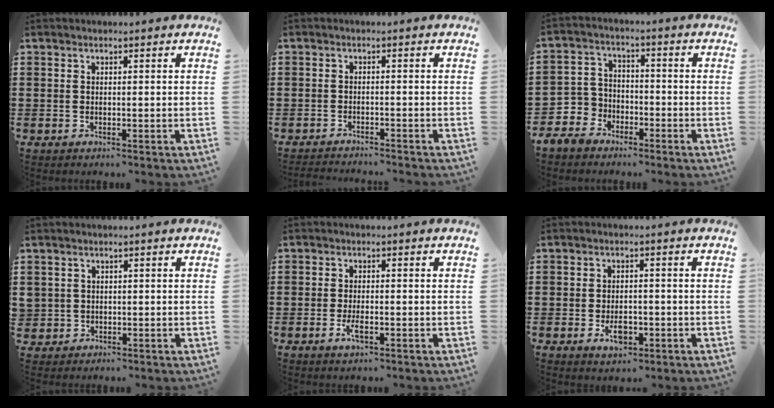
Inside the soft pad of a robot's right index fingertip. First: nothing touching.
{"total": 1.6, "force": [-1.6, -0.1, -0.2], "torque": [0.000, 0.003, -0.035]}
{"total": 4.9, "force": [-3.0, 3.8, 0.6], "torque": [-0.054, -0.002, -0.071]}
{"total": 1.3, "force": [0.1, 1.3, -0.1], "torque": [-0.004, 0.004, 0.000]}
{"total": 2.4, "force": [-0.9, 0.7, 2.1], "torque": [-0.052, -0.007, -0.020]}
{"total": 3.8, "force": [-1.3, 2.0, 2.9], "torque": [-0.042, -0.001, -0.022]}